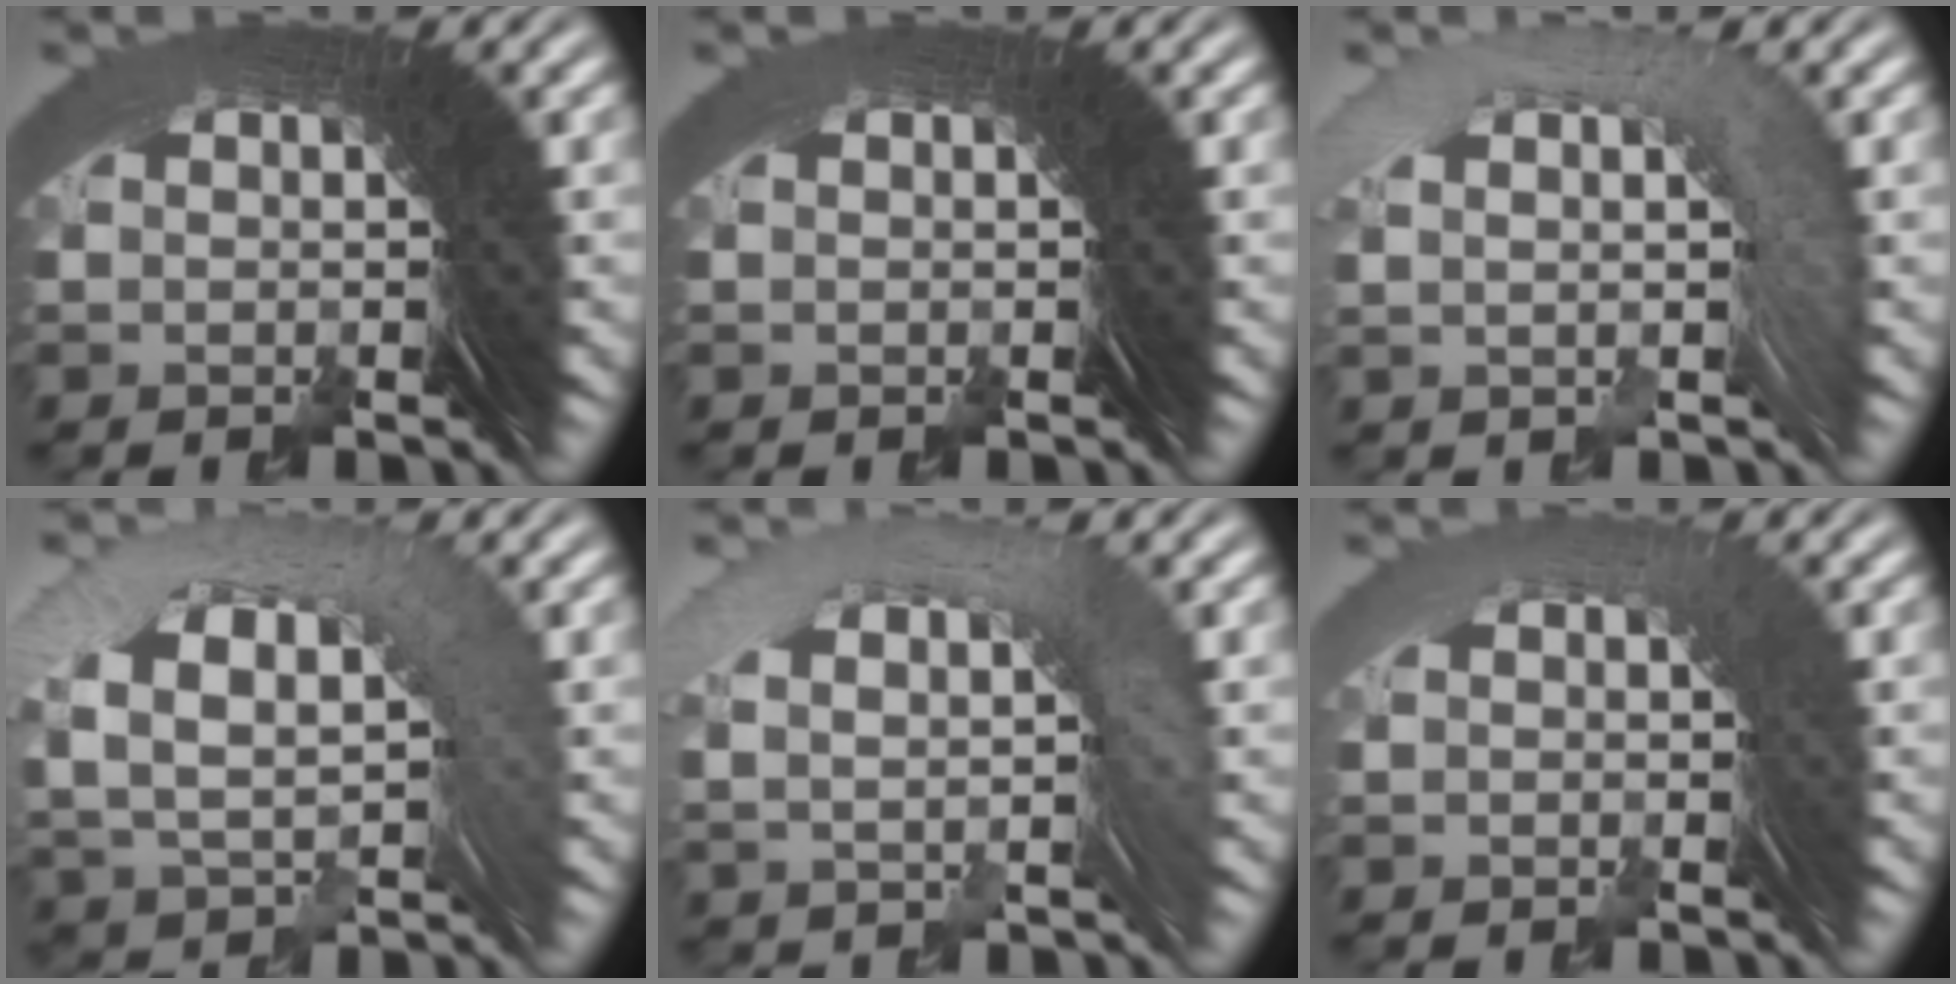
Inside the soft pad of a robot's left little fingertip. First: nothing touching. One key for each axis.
{"total": 0.0}
{"total": 4.0, "fx": 1.1, "fy": 1.5, "fz": 3.6, "tx": -0.045, "ty": 0.033, "tz": 0.011}
{"total": 8.1, "fx": 1.3, "fy": 5.3, "fz": 6.0, "tx": -0.111, "ty": 0.011, "tz": 0.023}
{"total": 4.9, "fx": 1.7, "fy": 2.0, "fz": 4.1, "tx": -0.052, "ty": 0.030, "tz": 0.023}
{"total": 0.9, "fx": -0.6, "fy": -0.1, "fz": 0.6, "tx": 0.012, "ty": 0.014, "tz": -0.016}